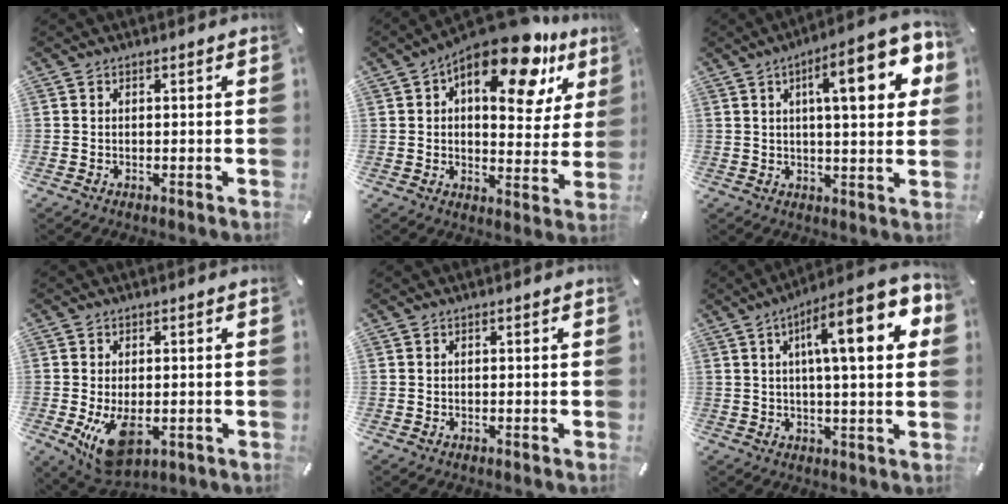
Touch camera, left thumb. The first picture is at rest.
{"total": 18.6, "force": [10.9, 7.8, 12.9], "torque": [-0.174, -0.066, 0.172]}
{"total": 16.4, "force": [5.8, 4.6, 14.6], "torque": [-0.203, -0.016, 0.079]}
{"total": 8.9, "force": [-1.9, 5.0, 7.2], "torque": [-0.136, -0.018, -0.032]}
{"total": 0.0}
{"total": 17.3, "force": [5.9, 3.9, 15.8], "torque": [-0.233, -0.027, 0.078]}